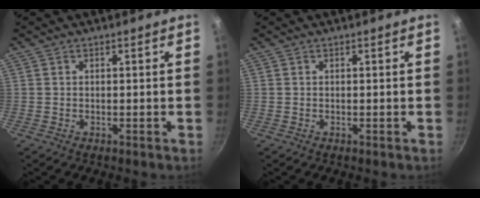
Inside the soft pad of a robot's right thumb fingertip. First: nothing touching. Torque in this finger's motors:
{"motor_torque": [0.39, 0.15, 0.10, 0.13, -0.02]}